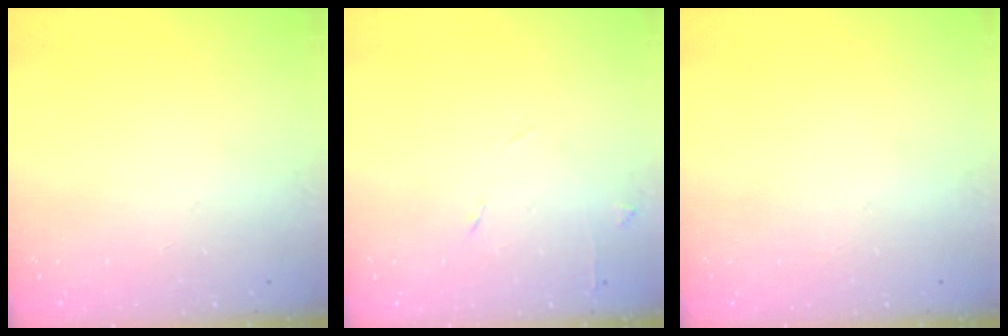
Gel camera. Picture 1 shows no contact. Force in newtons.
{"total": 6.6, "press": 6.6, "slide": 0.8}
{"total": 0.0}